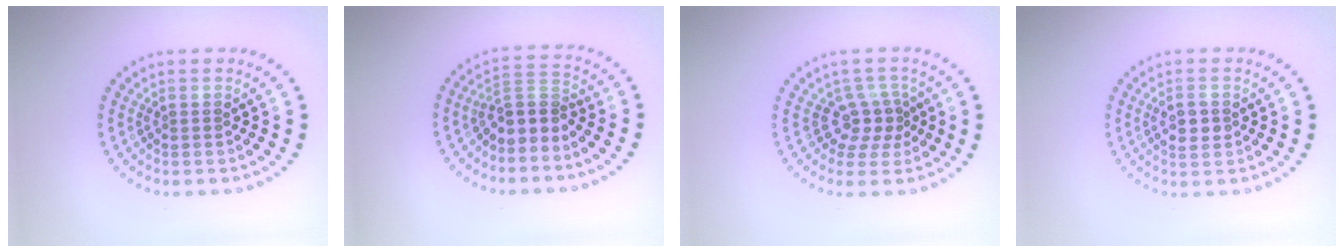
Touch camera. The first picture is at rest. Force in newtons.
{"total": 2.6, "press": 2.0, "slide": 1.7}
{"total": 2.5, "press": 1.8, "slide": 1.8}
{"total": 2.1, "press": 2.1, "slide": 0.1}